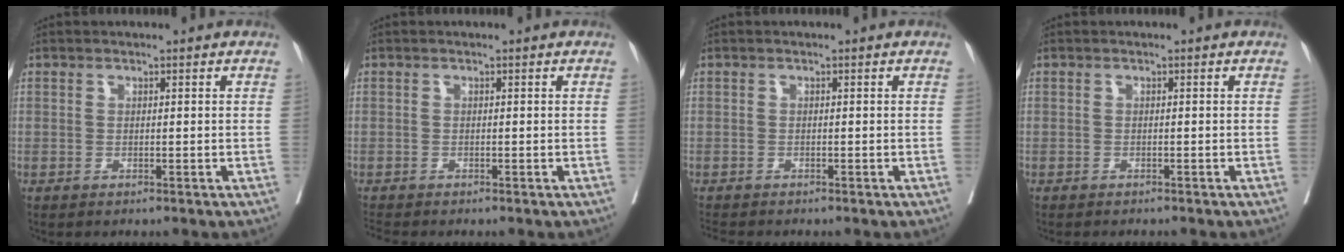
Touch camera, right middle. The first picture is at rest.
{"total": 1.2, "force": [-1.1, -0.4, 0.0], "torque": [-0.012, -0.011, -0.024]}
{"total": 1.7, "force": [-1.7, -0.2, 0.2], "torque": [-0.014, -0.010, -0.031]}
{"total": 2.6, "force": [-2.4, 0.4, 1.0], "torque": [-0.022, -0.007, -0.029]}